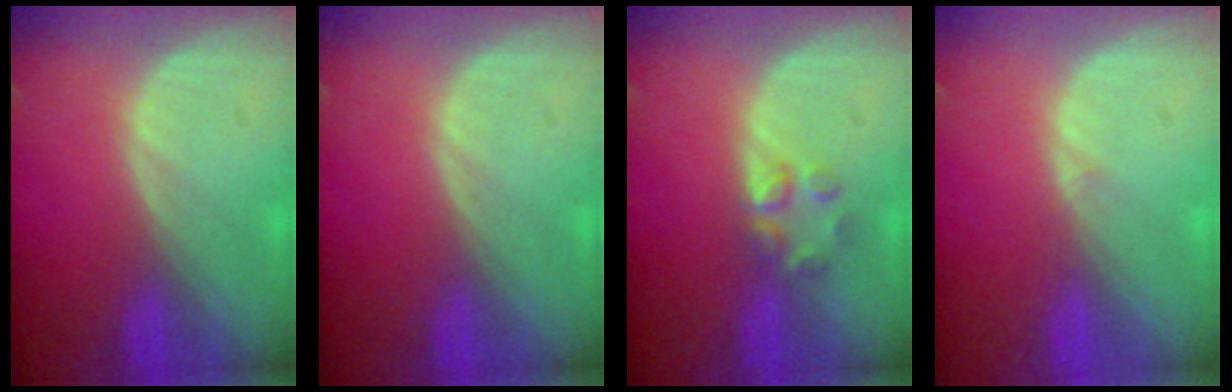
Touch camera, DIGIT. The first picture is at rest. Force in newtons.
{"total": 0.0}
{"total": 2.9, "press": 2.9, "slide": 0.3}
{"total": 0.6, "press": 0.2, "slide": 0.5}